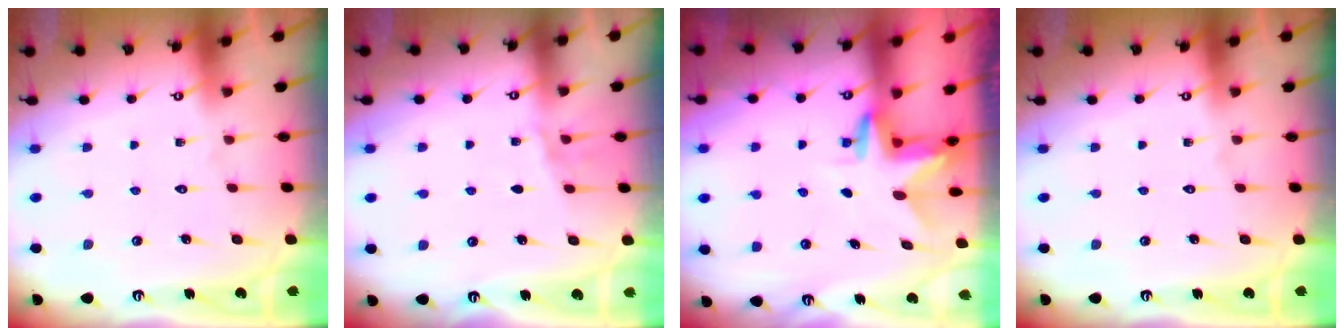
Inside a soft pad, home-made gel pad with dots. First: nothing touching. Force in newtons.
{"total": 5.0, "press": 4.3, "slide": 2.6}
{"total": 3.0, "press": 3.0, "slide": 0.2}
{"total": 0.0}